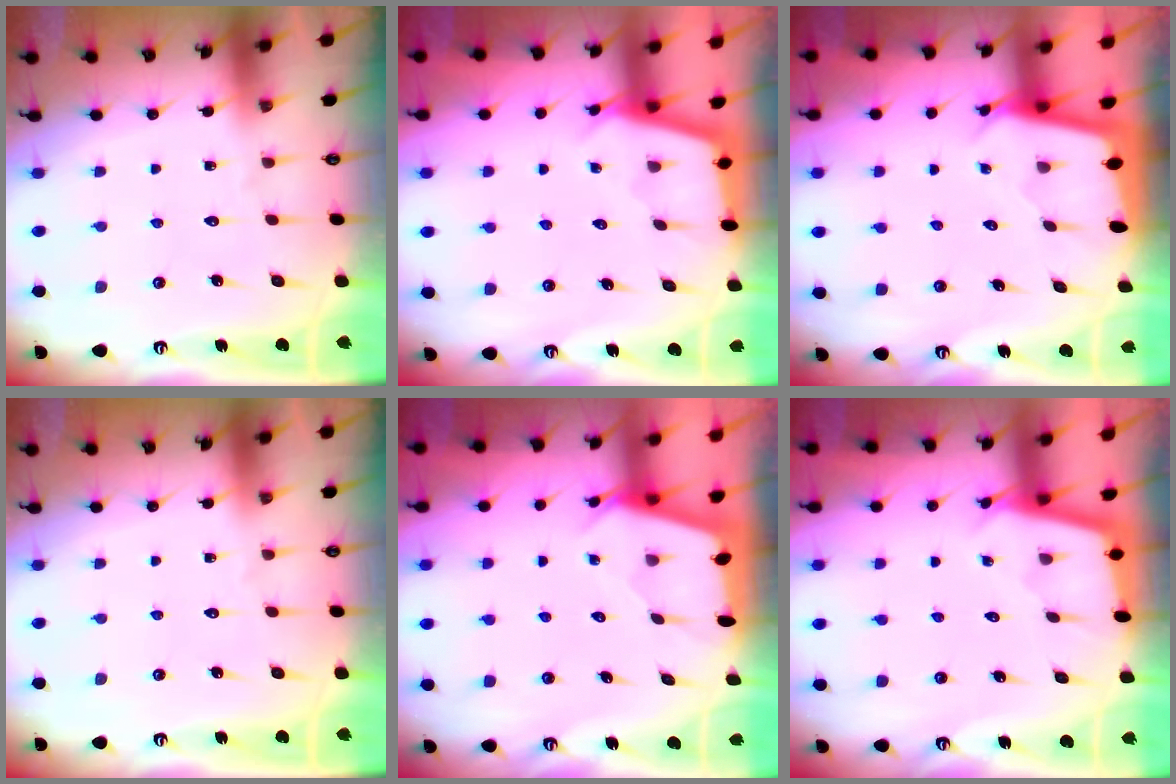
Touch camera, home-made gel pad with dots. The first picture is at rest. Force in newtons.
{"total": 2.9, "press": 2.9, "slide": 0.3}
{"total": 2.4, "press": 2.4, "slide": 0.1}
{"total": 0.0}
{"total": 2.6, "press": 2.6, "slide": 0.3}
{"total": 2.4, "press": 2.4, "slide": 0.1}